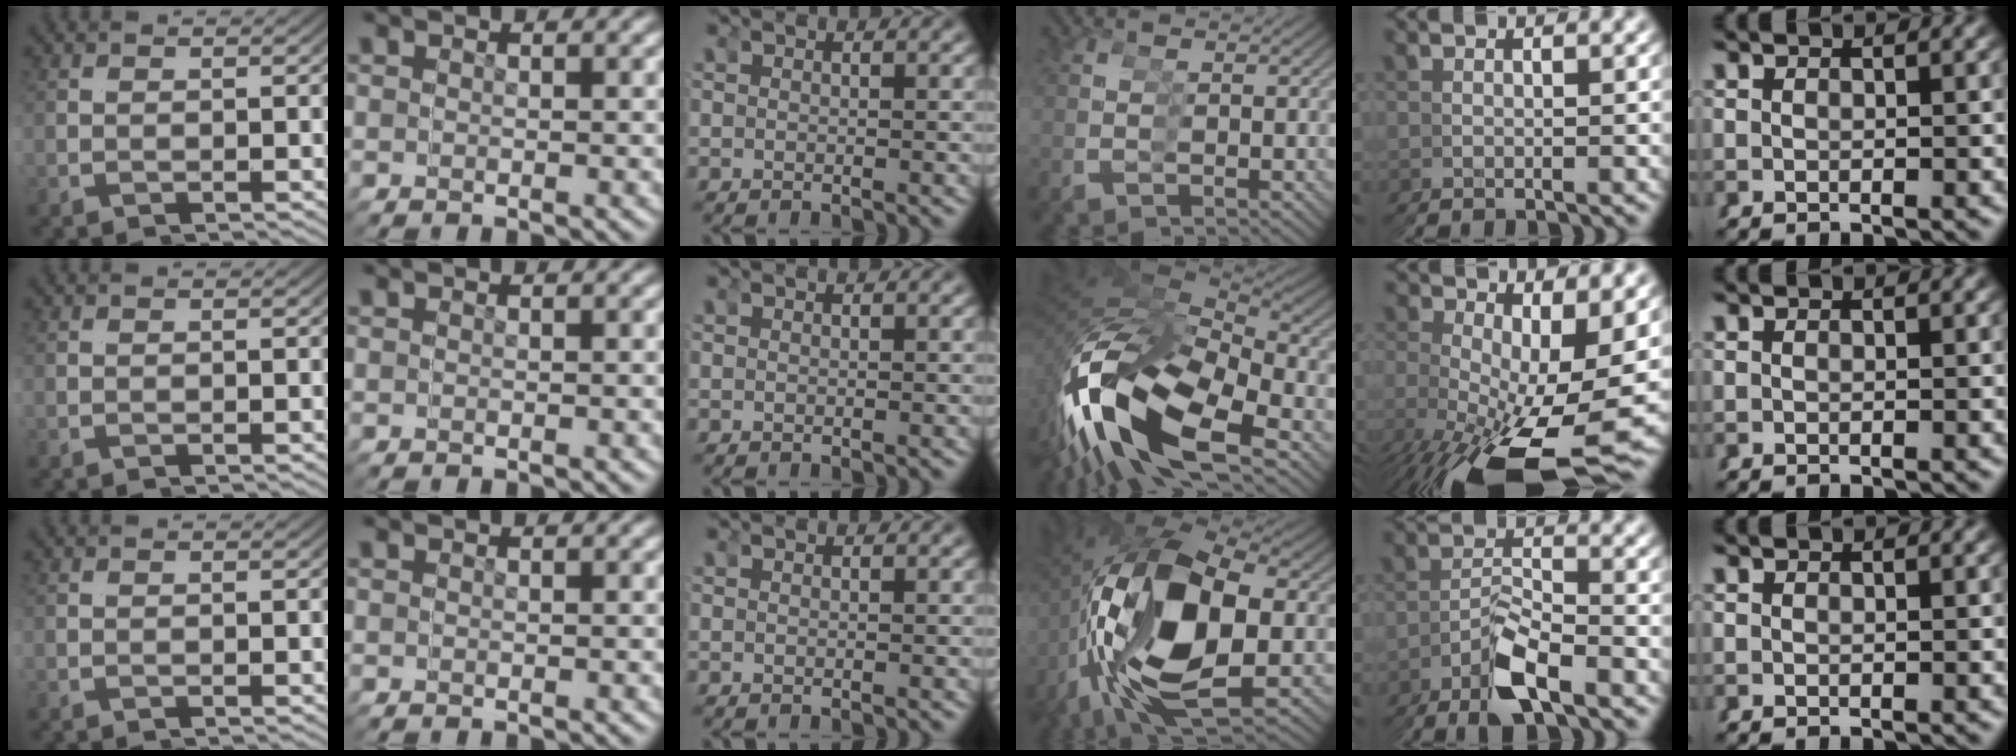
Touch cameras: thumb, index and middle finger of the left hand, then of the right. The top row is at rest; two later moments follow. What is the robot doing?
{"motion": "grasp_and_lifting", "object": "scissors"}